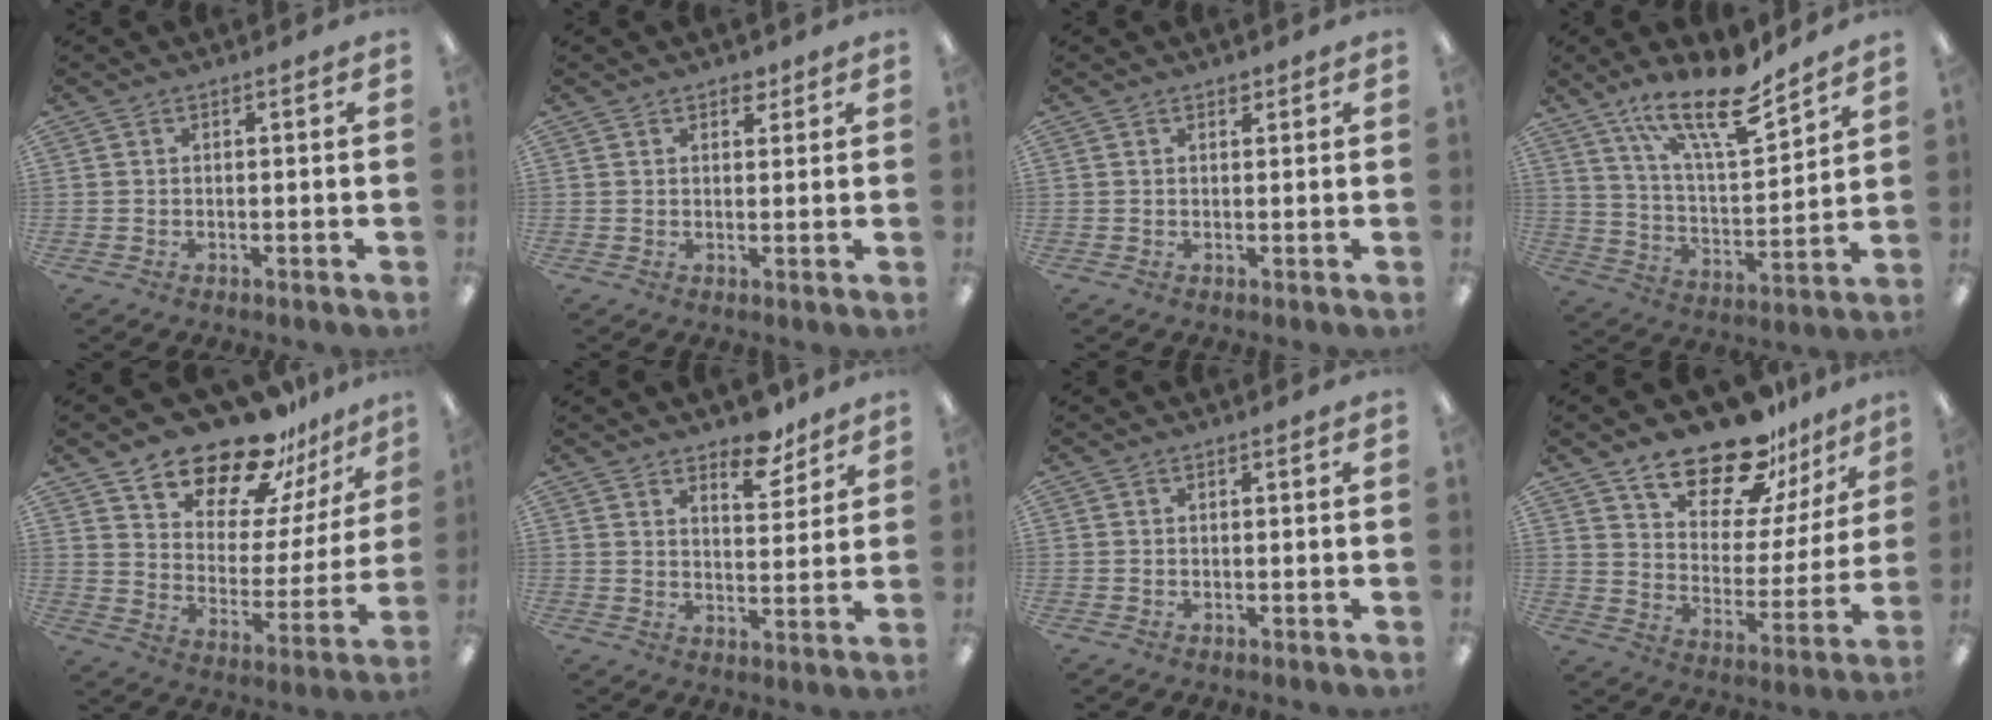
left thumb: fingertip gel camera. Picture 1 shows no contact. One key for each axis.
{"total": 2.7, "fx": 1.9, "fy": 1.7, "fz": 0.9, "tx": 0.005, "ty": -0.006, "tz": 0.029}
{"total": 1.4, "fx": 1.0, "fy": 0.9, "fz": 0.5, "tx": 0.007, "ty": -0.004, "tz": 0.014}
{"total": 17.9, "fx": 13.2, "fy": 5.3, "fz": 10.8, "tx": -0.183, "ty": -0.079, "tz": 0.221}
{"total": 18.9, "fx": 16.3, "fy": 7.3, "fz": 6.3, "tx": -0.112, "ty": -0.133, "tz": 0.288}
{"total": 7.9, "fx": 6.5, "fy": 3.3, "fz": 3.0, "tx": -0.020, "ty": -0.043, "tz": 0.111}
{"total": 0.0}
{"total": 18.9, "fx": 15.4, "fy": 7.6, "fz": 7.8, "tx": -0.125, "ty": -0.114, "tz": 0.271}